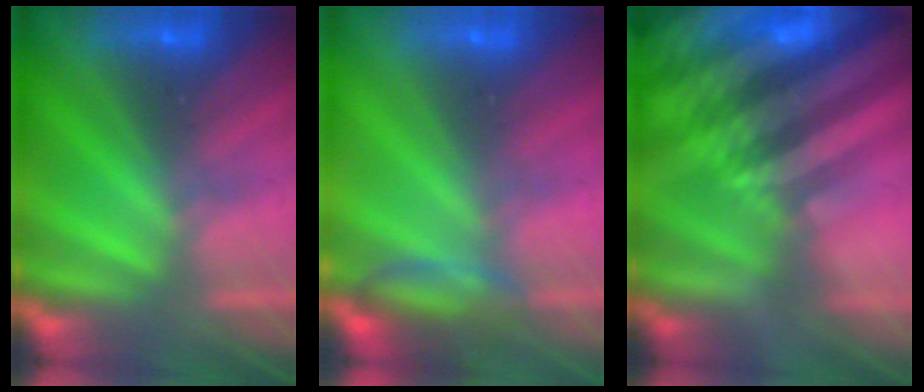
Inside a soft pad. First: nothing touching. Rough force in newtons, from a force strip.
{"total": 2.5}
{"total": 9.4}